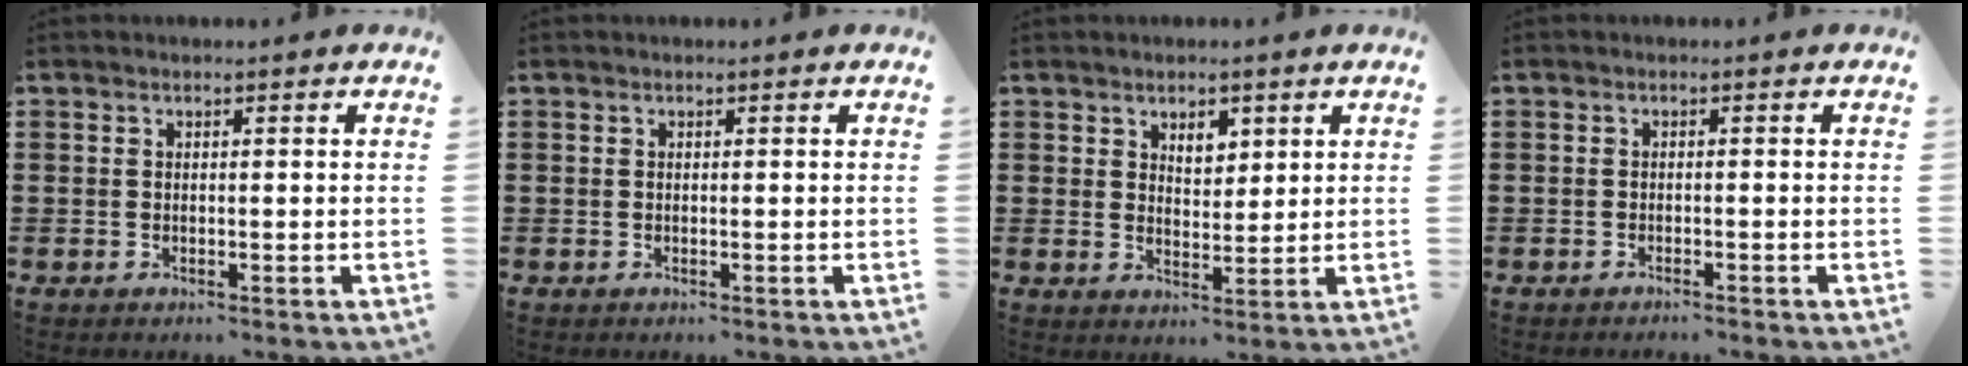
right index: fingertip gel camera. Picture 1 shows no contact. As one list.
[{"total": 0.0}, {"total": 3.4, "force": [2.2, 2.0, 1.6], "torque": [-0.031, 0.005, 0.038]}, {"total": 0.7, "force": [-0.7, 0.0, 0.1], "torque": [-0.004, -0.002, -0.015]}]